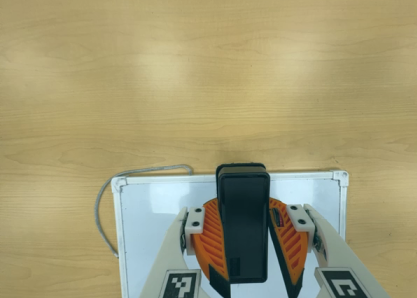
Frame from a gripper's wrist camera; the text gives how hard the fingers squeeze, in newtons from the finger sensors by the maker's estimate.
{"total": 11.8, "left": 10.5, "right": 13.1}